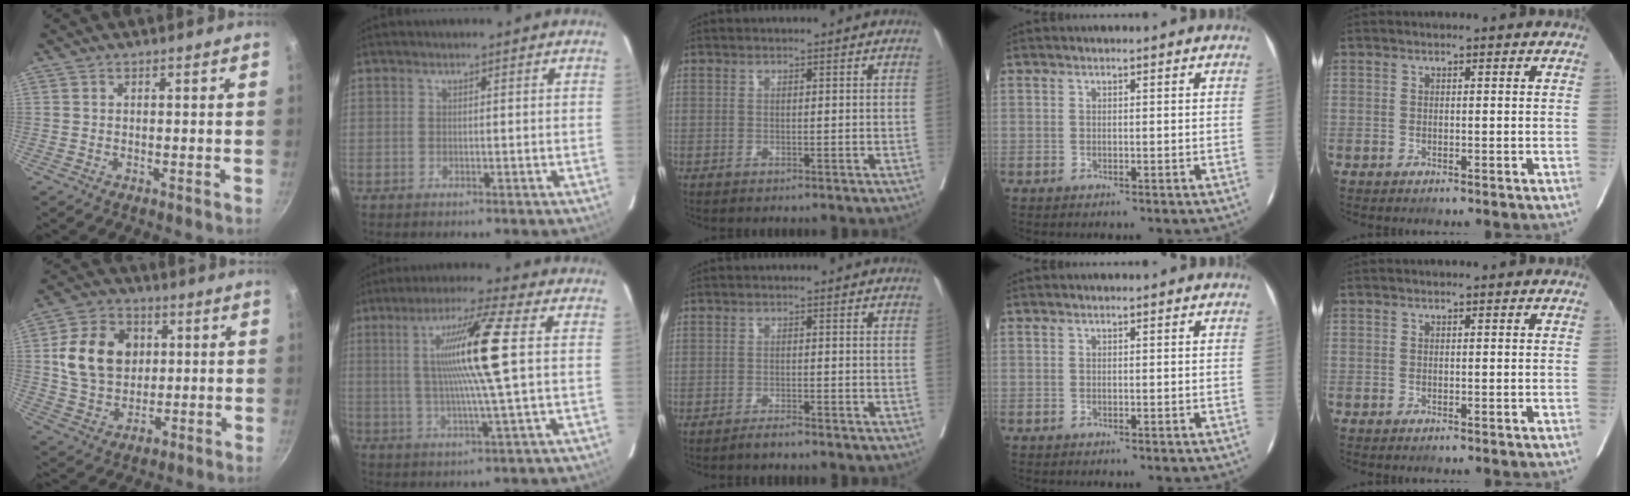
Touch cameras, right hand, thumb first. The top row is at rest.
{"thumb": {"total": 15.2, "force": [2.2, 11.8, 9.3], "torque": [-0.137, 0.008, 0.041]}, "index": {"total": 12.5, "force": [1.8, -1.3, 12.3], "torque": [-0.228, 0.002, 0.032]}, "middle": {"total": 1.5, "force": [-1.4, -0.1, 0.6], "torque": [-0.013, -0.003, -0.024]}}